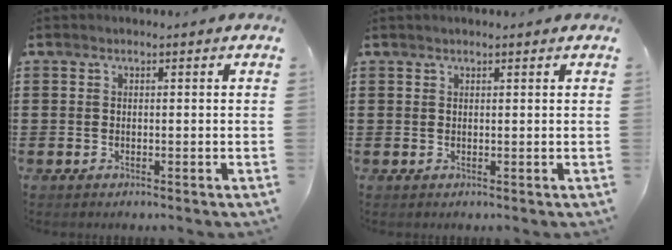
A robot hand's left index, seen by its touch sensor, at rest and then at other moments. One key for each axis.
{"total": 0.6, "fx": 0.5, "fy": 0.1, "fz": 0.3, "tx": -0.007, "ty": 0.000, "tz": 0.010}